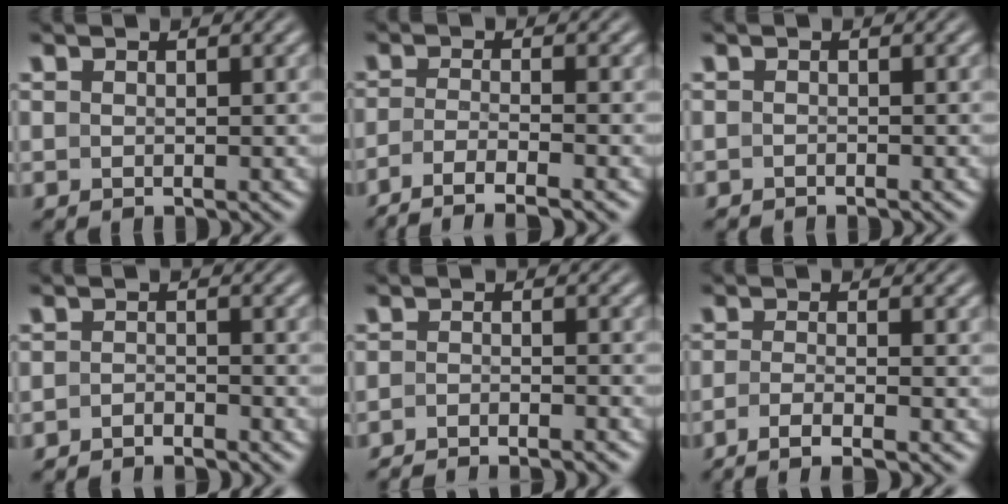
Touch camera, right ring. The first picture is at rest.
{"total": 6.6, "force": [-5.4, 1.9, 3.4], "torque": [-0.061, -0.028, -0.070]}
{"total": 0.9, "force": [-0.9, -0.1, -0.2], "torque": [-0.005, -0.012, -0.009]}
{"total": 2.8, "force": [-2.7, 0.4, -0.2], "torque": [-0.001, -0.011, -0.044]}
{"total": 4.0, "force": [-3.9, 0.6, 0.5], "torque": [-0.006, -0.010, -0.062]}
{"total": 4.9, "force": [-3.9, 0.9, 2.8], "torque": [-0.051, -0.017, -0.053]}